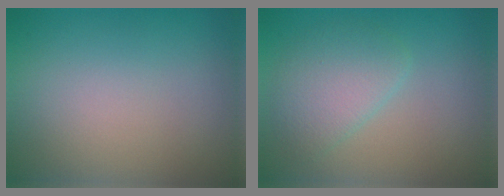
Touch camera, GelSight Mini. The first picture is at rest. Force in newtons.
{"total": 3.2, "press": 3.2, "slide": 0.1}